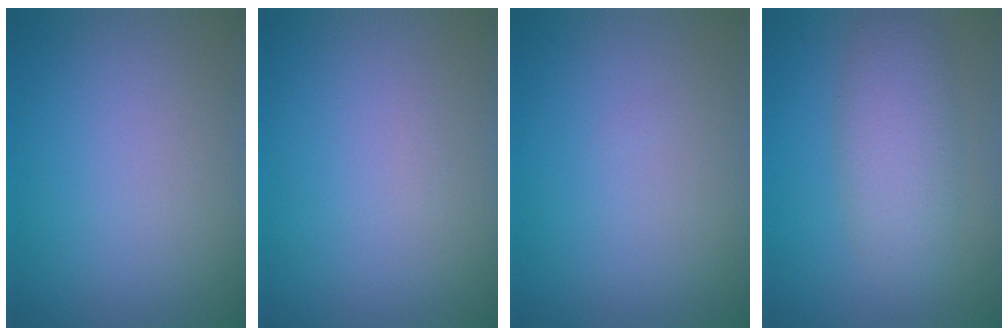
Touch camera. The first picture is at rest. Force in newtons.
{"total": 0.0}
{"total": 0.0}
{"total": 4.5, "press": 4.5, "slide": 0.2}